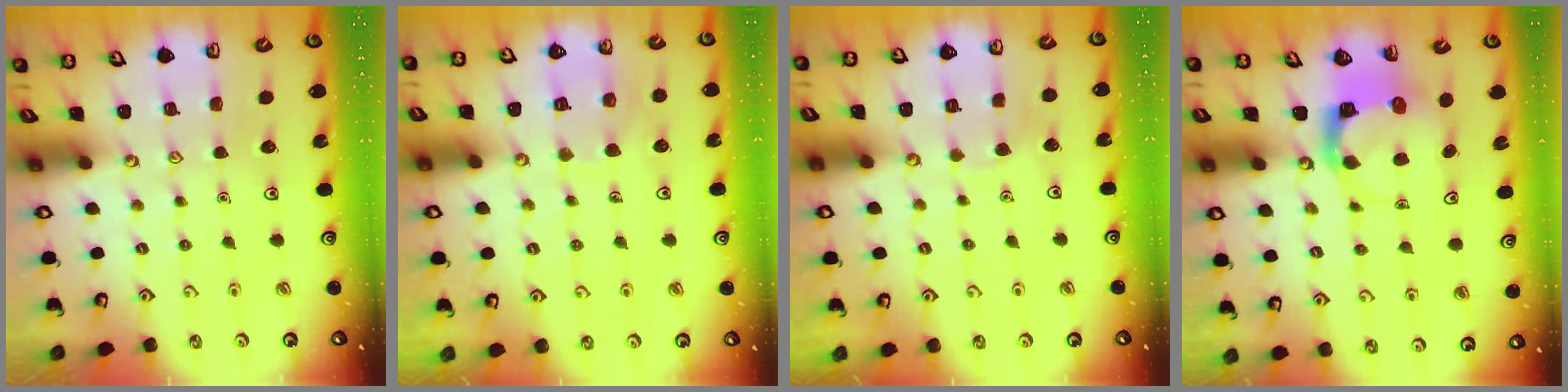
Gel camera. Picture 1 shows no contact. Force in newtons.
{"total": 7.6, "press": 7.5, "slide": 0.7}
{"total": 2.9, "press": 2.9, "slide": 0.2}
{"total": 4.0, "press": 4.0, "slide": 0.3}